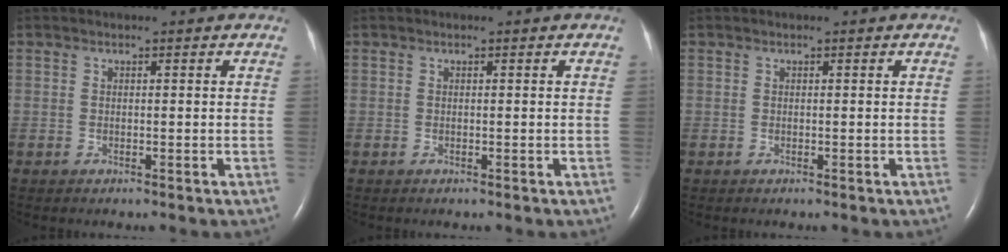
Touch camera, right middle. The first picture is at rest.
{"total": 0.0}
{"total": 0.0}